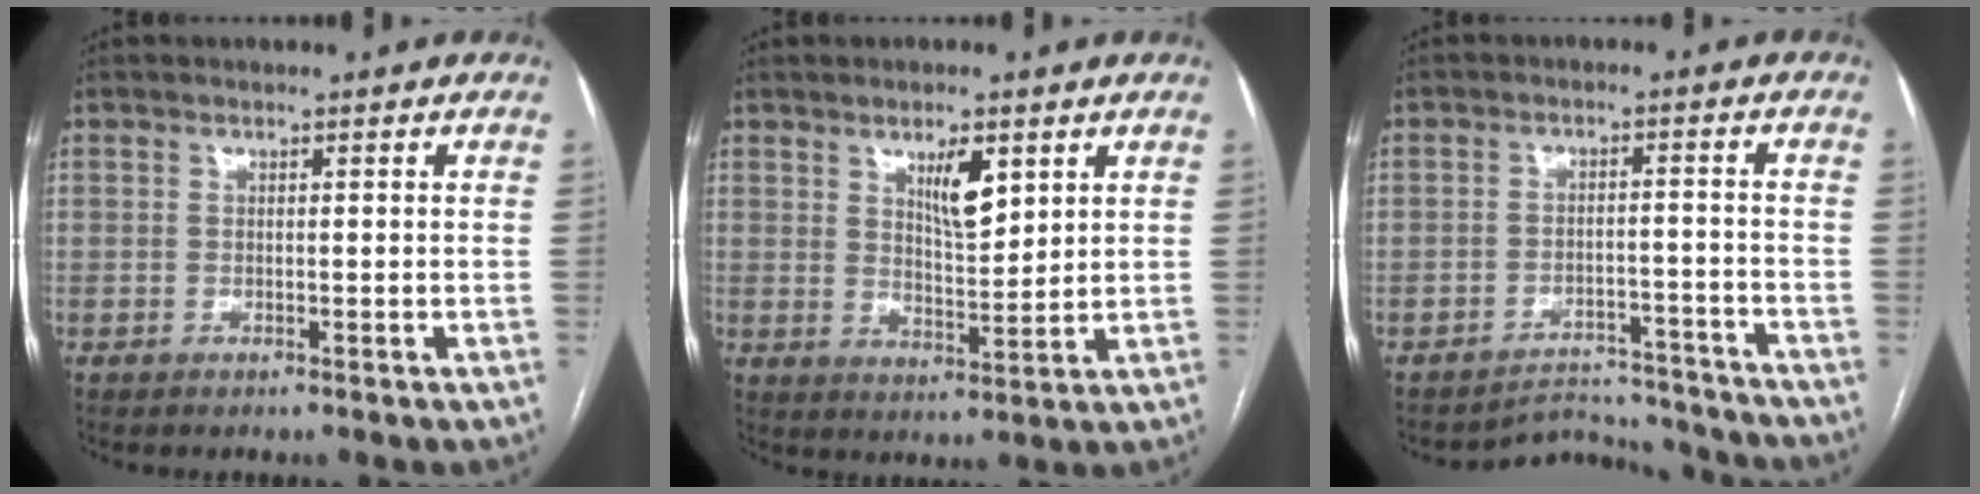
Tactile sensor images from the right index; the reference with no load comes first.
{"total": 6.0, "force": [3.0, 1.8, 4.9], "torque": [-0.086, -0.005, 0.056]}
{"total": 7.5, "force": [-7.2, 1.2, -1.5], "torque": [0.028, 0.029, -0.102]}